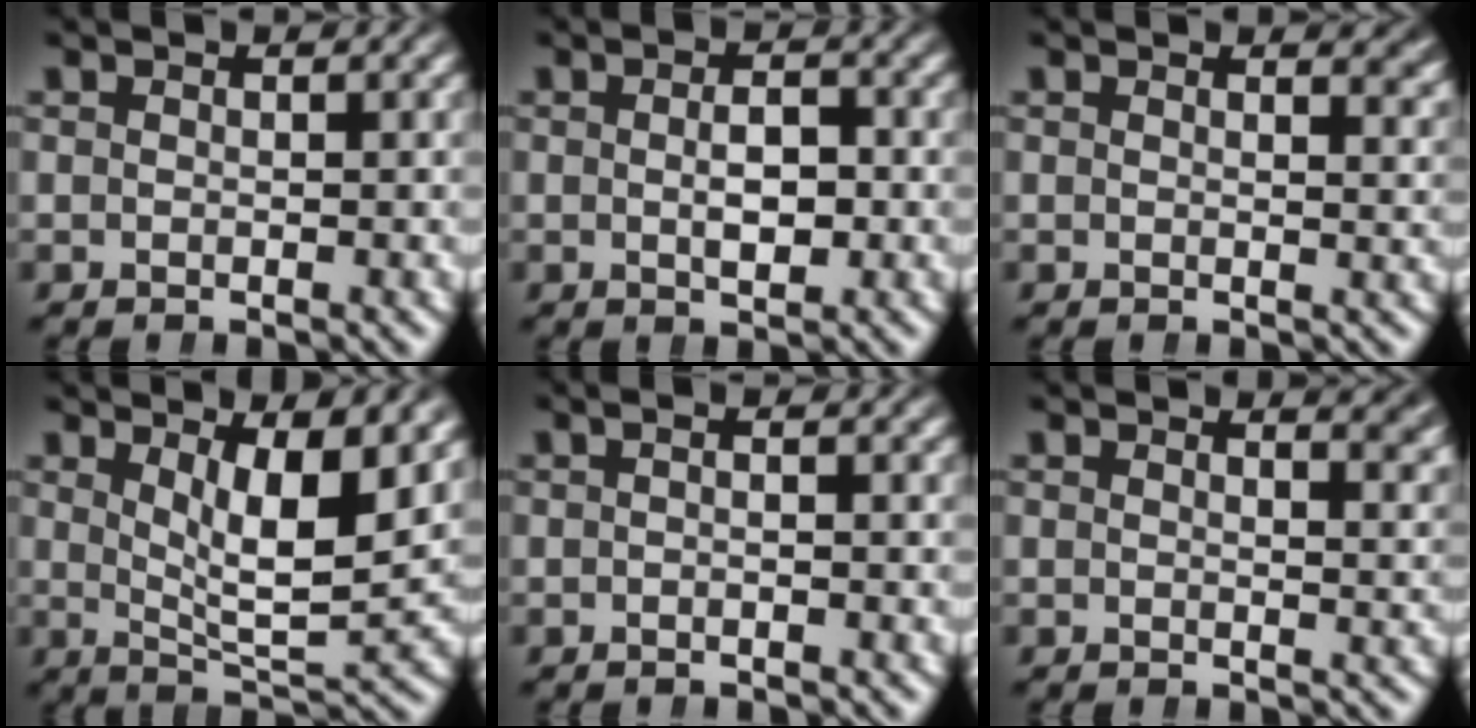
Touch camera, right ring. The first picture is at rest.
{"total": 2.4, "force": [-0.1, 0.8, 2.3], "torque": [-0.022, -0.001, -0.001]}
{"total": 2.2, "force": [1.9, 0.4, 1.2], "torque": [-0.002, -0.002, 0.024]}
{"total": 6.2, "force": [2.2, 1.7, 5.6], "torque": [-0.081, -0.023, 0.045]}
{"total": 1.3, "force": [-0.3, -0.3, 1.2], "torque": [-0.011, 0.012, -0.013]}
{"total": 3.3, "force": [2.4, 0.8, 2.2], "torque": [-0.008, 0.002, 0.030]}